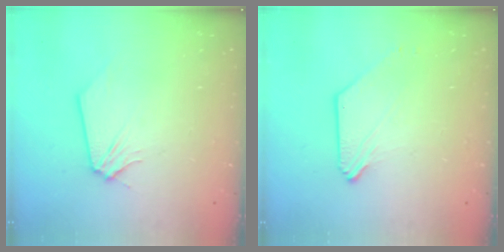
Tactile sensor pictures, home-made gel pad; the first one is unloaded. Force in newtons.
{"total": 0.0}